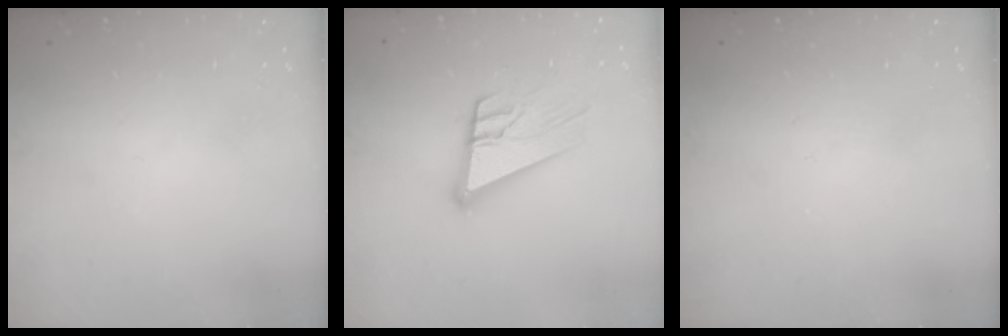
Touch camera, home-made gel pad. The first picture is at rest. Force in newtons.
{"total": 14.1, "press": 13.9, "slide": 2.4}
{"total": 0.0}